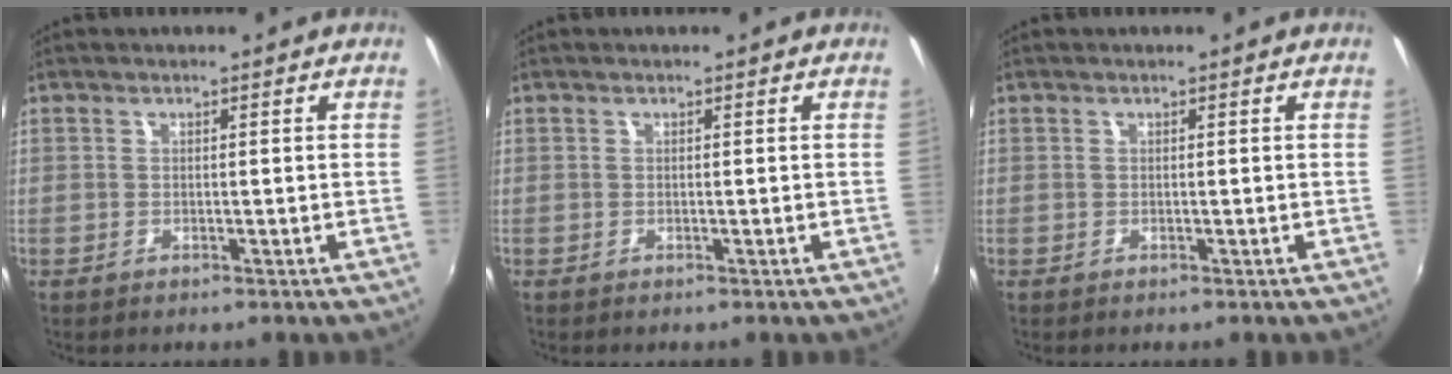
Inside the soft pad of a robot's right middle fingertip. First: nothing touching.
{"total": 0.0}
{"total": 0.0}